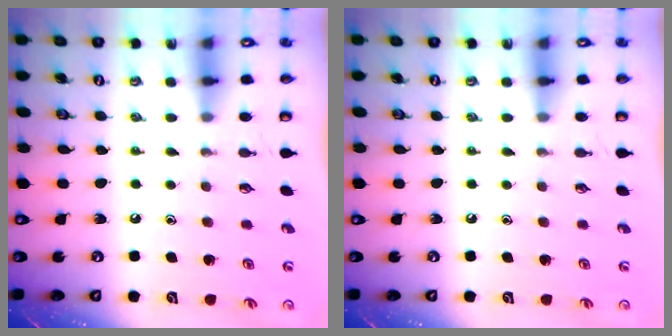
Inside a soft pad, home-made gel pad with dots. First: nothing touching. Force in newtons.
{"total": 0.0}